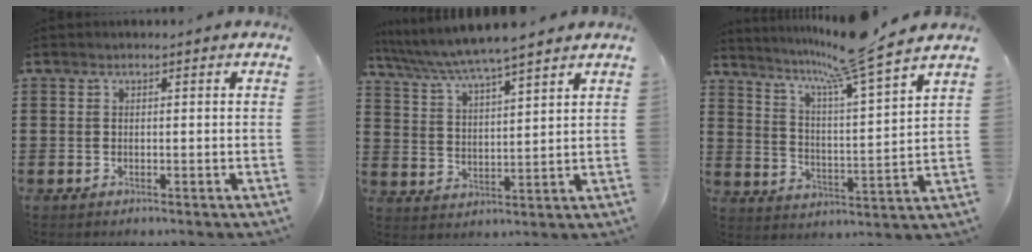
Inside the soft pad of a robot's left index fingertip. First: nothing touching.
{"total": 5.6, "force": [5.1, -0.4, 2.1], "torque": [-0.063, -0.030, 0.086]}
{"total": 9.3, "force": [7.9, -0.7, 5.0], "torque": [-0.122, -0.044, 0.129]}